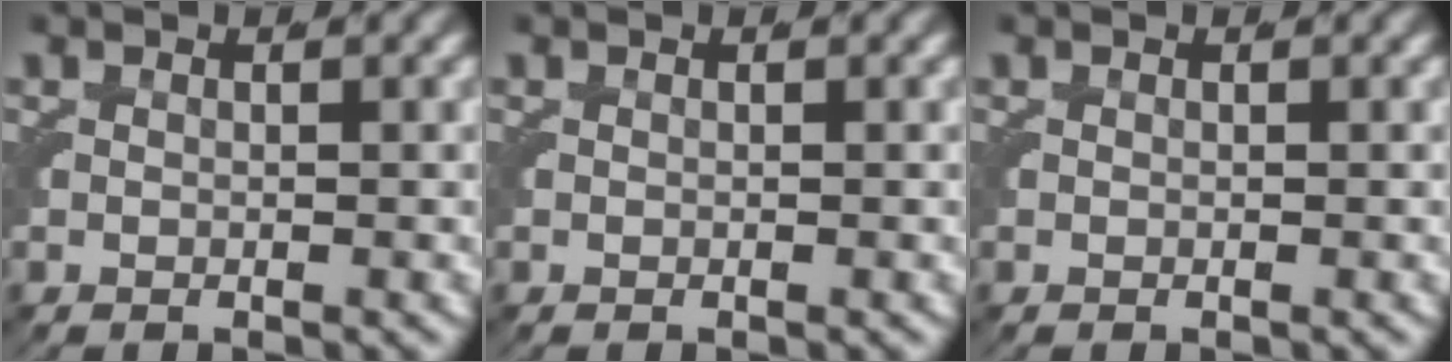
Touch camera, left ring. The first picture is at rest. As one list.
[{"total": 0.0}, {"total": 0.0}]